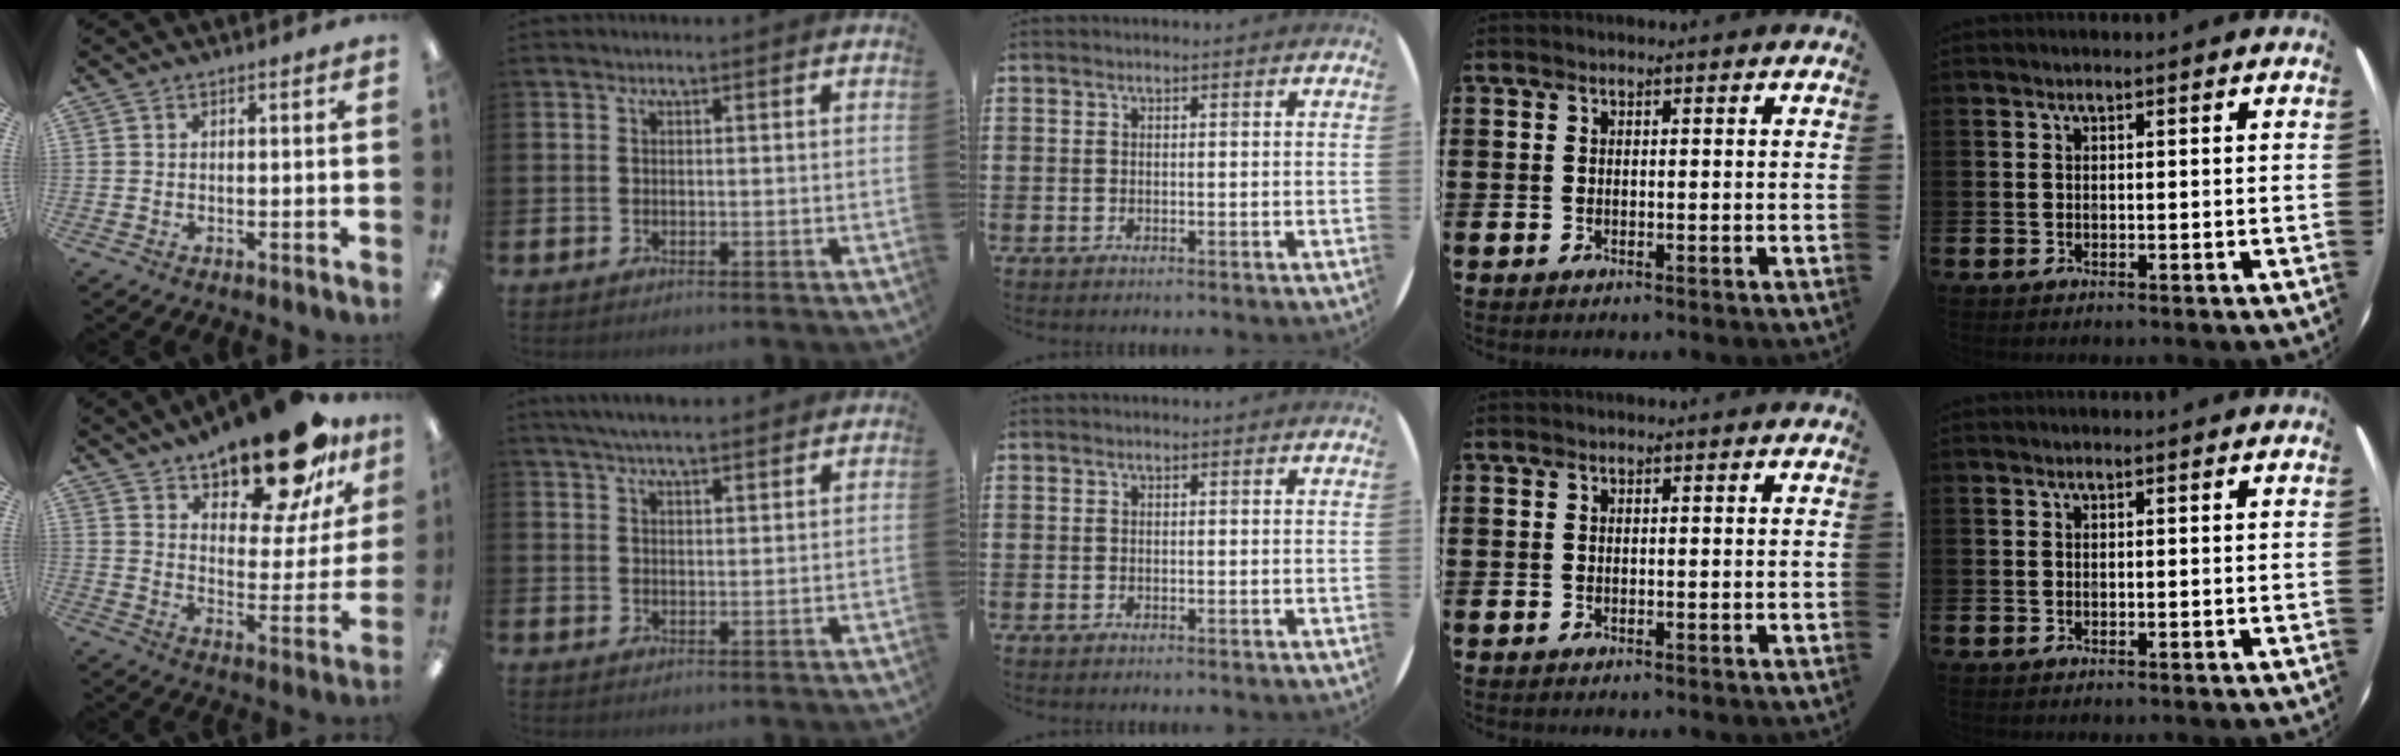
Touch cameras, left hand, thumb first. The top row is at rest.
{"thumb": {"total": 21.7, "force": [17.0, 7.6, 11.0], "torque": [-0.159, -0.112, 0.285]}, "index": {"total": 5.0, "force": [4.7, 0.6, 1.5], "torque": [-0.032, -0.015, 0.084]}}